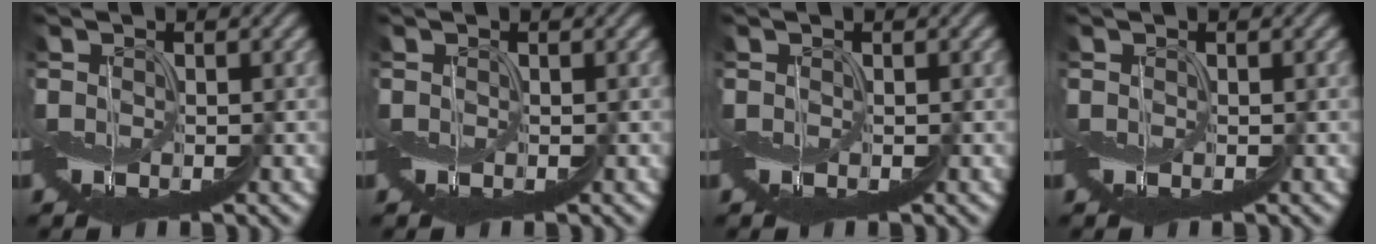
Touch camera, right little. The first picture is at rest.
{"total": 0.0}
{"total": 0.0}
{"total": 0.0}